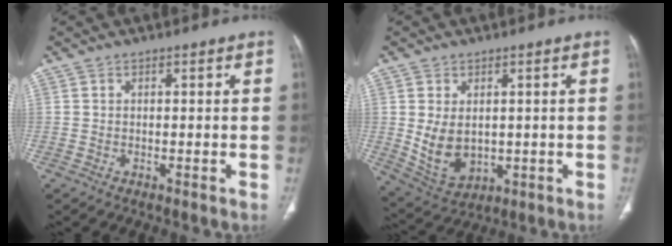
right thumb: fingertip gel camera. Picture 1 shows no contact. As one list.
[{"total": 8.5, "force": [0.3, 5.9, 6.1], "torque": [-0.100, -0.013, 0.030]}]